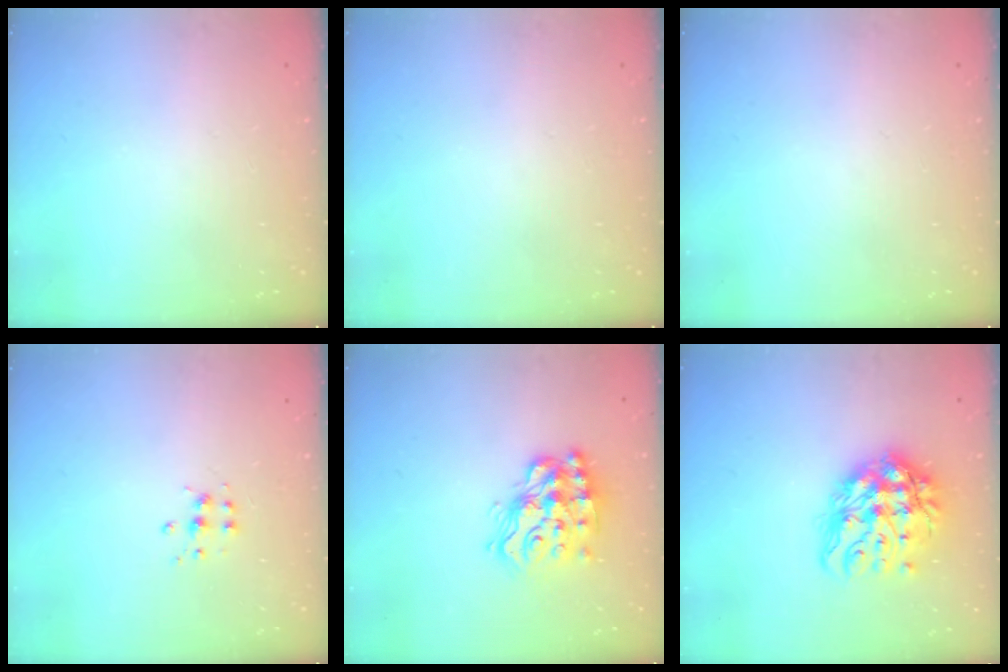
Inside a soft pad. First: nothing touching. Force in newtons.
{"total": 0.0}
{"total": 0.0}
{"total": 4.8, "press": 4.7, "slide": 0.4}
{"total": 16.0, "press": 15.9, "slide": 1.1}
{"total": 15.6, "press": 15.6, "slide": 1.1}